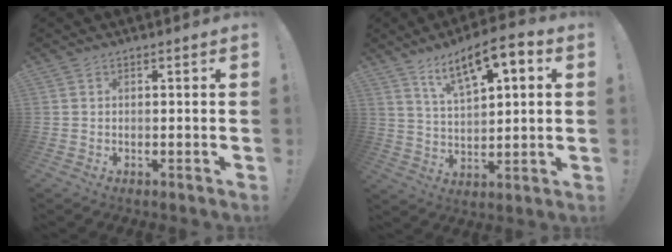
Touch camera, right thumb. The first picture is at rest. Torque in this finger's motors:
{"motor_torque": [0.86, 1.48, 1.03, 0.24, 0.42]}